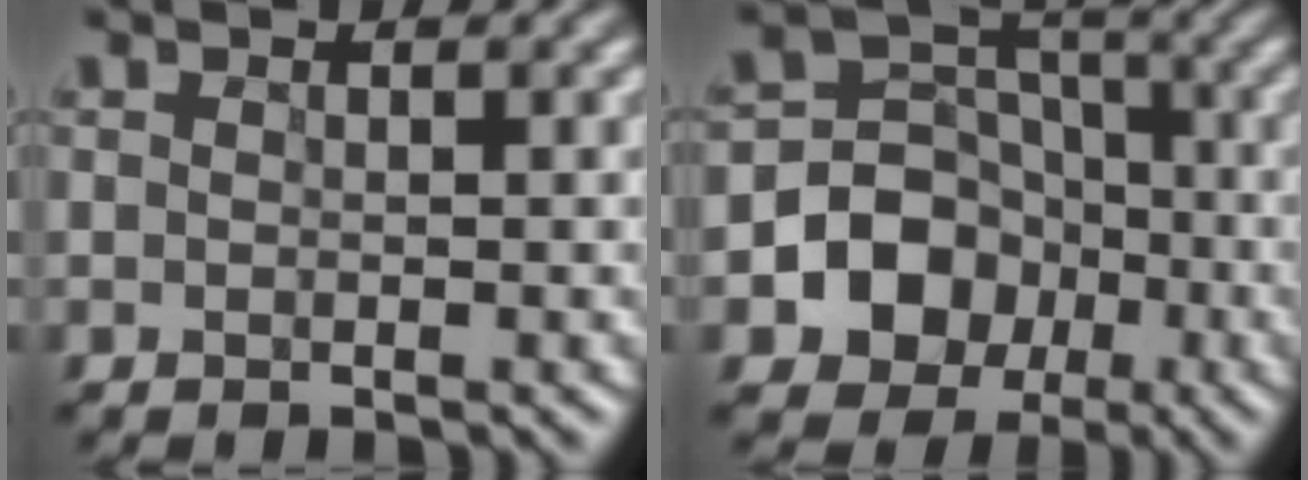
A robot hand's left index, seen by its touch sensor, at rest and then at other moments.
{"total": 7.4, "force": [-2.7, 6.2, 2.9], "torque": [-0.036, 0.008, -0.071]}